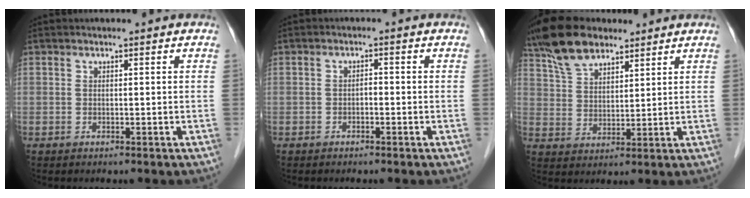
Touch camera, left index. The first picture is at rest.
{"total": 1.1, "force": [-0.6, 0.5, 0.8], "torque": [-0.010, 0.003, -0.010]}
{"total": 9.4, "force": [7.3, 4.1, 4.2], "torque": [-0.091, 0.026, 0.144]}